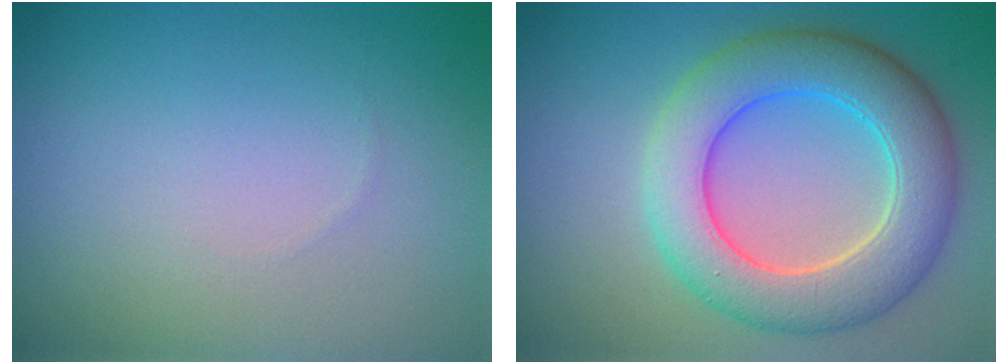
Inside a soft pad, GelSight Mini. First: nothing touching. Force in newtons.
{"total": 7.6, "press": 7.6, "slide": 0.3}